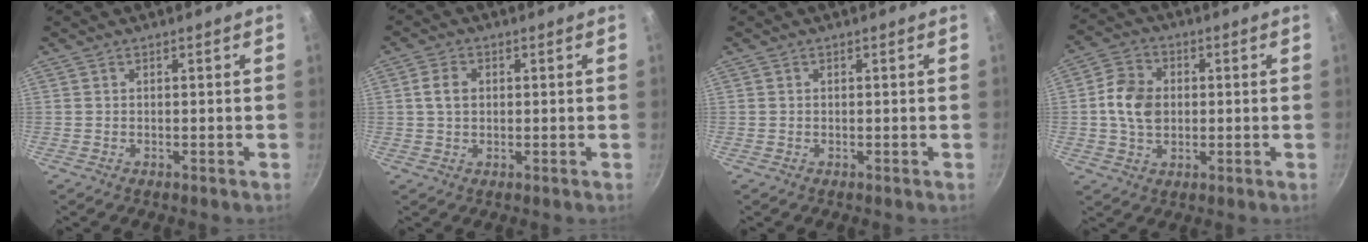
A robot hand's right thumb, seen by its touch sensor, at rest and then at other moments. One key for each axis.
{"total": 3.6, "fx": 0.5, "fy": 2.7, "fz": 2.3, "tx": -0.036, "ty": 0.007, "tz": 0.007}
{"total": 0.0}
{"total": 8.7, "fx": 0.3, "fy": 6.7, "fz": 5.7, "tx": -0.088, "ty": 0.012, "tz": -0.002}